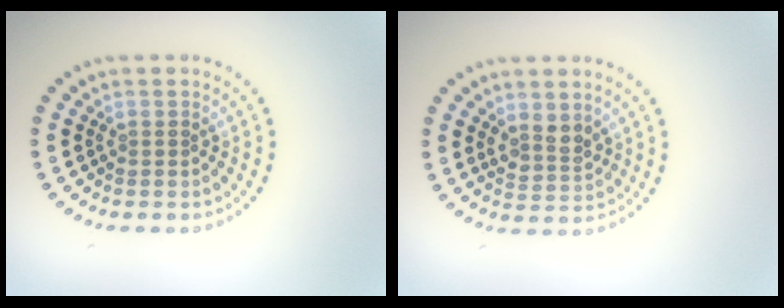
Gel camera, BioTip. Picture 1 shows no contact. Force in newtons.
{"total": 2.1, "press": 1.8, "slide": 1.1}